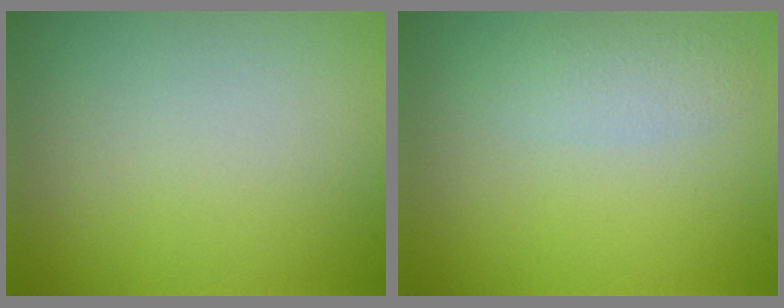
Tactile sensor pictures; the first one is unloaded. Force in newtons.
{"total": 1.7, "press": 1.7, "slide": 0.1}